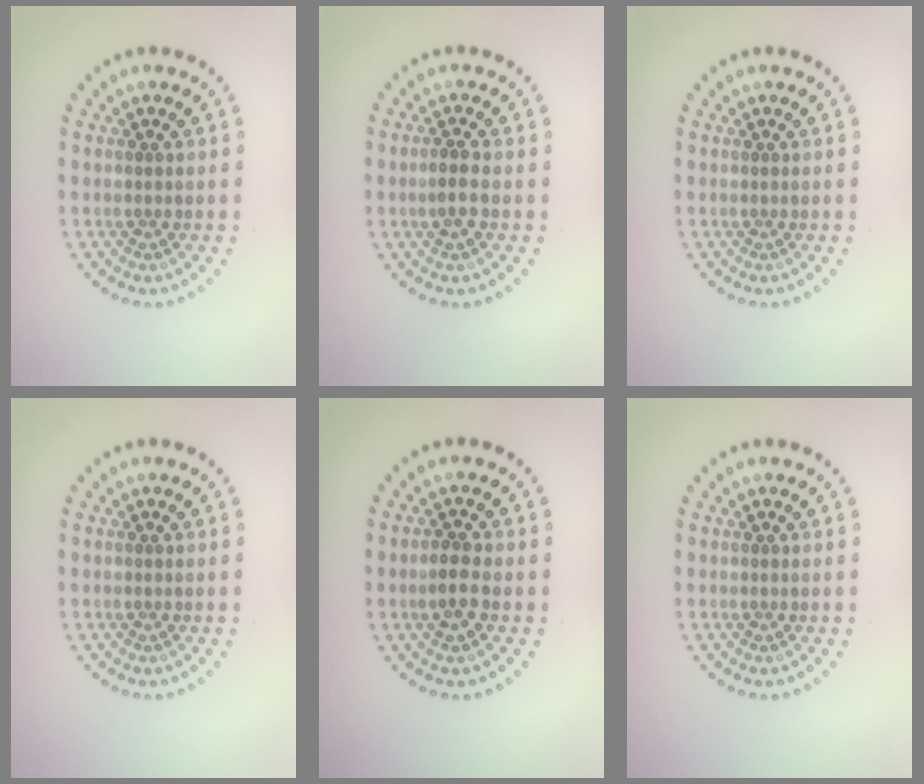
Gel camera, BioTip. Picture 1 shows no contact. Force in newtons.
{"total": 1.8, "press": 1.8, "slide": 0.5}
{"total": 0.0}
{"total": 0.0}
{"total": 2.2, "press": 2.2, "slide": 0.3}
{"total": 0.0}